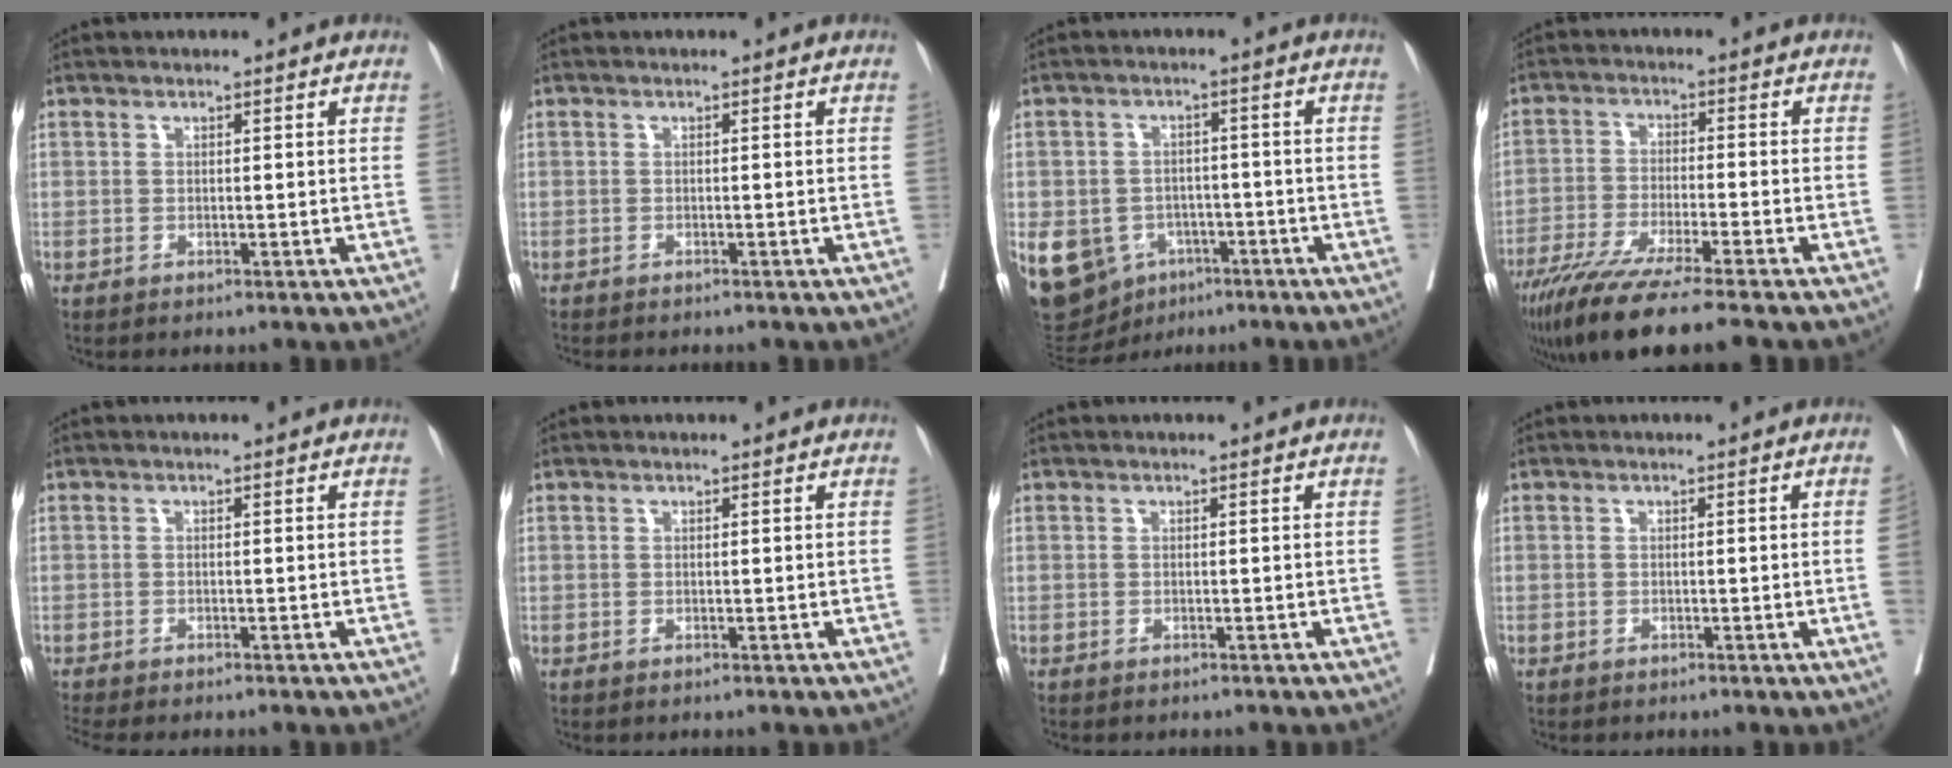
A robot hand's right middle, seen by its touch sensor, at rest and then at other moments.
{"total": 2.7, "force": [-2.4, 0.4, 1.1], "torque": [-0.020, -0.005, -0.029]}
{"total": 17.0, "force": [-7.3, 13.3, 7.6], "torque": [-0.199, 0.003, -0.099]}
{"total": 13.0, "force": [-10.1, -0.5, 8.1], "torque": [-0.137, -0.042, -0.166]}
{"total": 4.4, "force": [-4.0, 0.0, 1.8], "torque": [-0.025, -0.009, -0.065]}
{"total": 0.0}
{"total": 0.6, "force": [-0.6, 0.1, 0.2], "torque": [-0.002, -0.003, -0.009]}
{"total": 1.5, "force": [-0.4, -0.6, 1.4], "torque": [-0.018, -0.002, -0.006]}